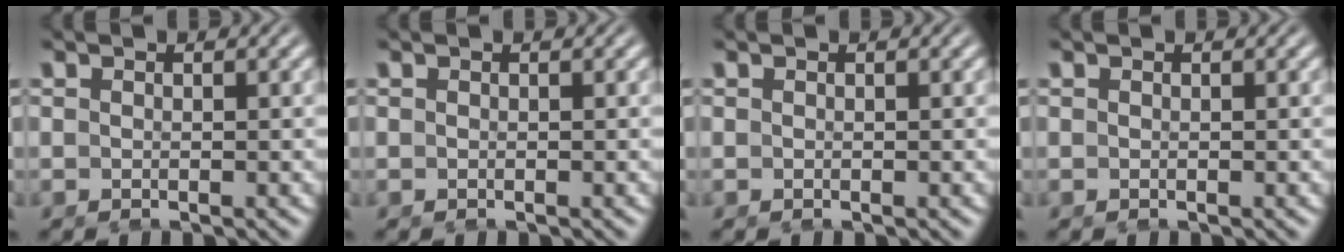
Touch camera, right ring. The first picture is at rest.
{"total": 0.0}
{"total": 0.0}
{"total": 0.0}